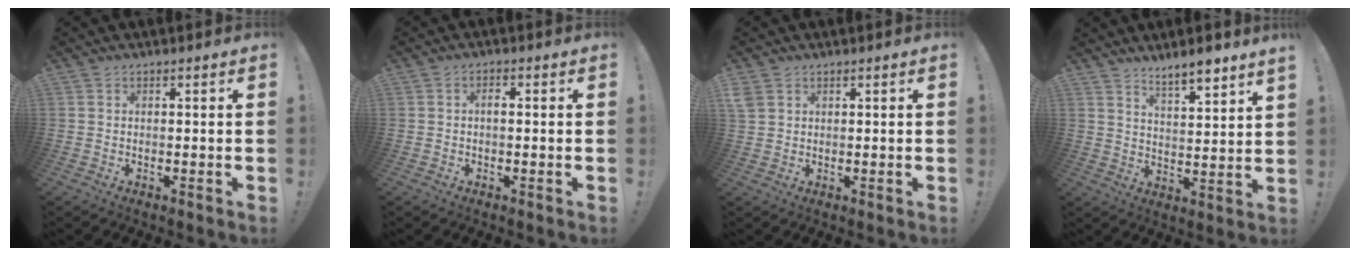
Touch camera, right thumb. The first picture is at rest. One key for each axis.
{"total": 1.5, "fx": -0.4, "fy": 0.6, "fz": 1.3, "tx": -0.023, "ty": 0.004, "tz": -0.010}
{"total": 3.1, "fx": 1.7, "fy": 2.2, "fz": 1.3, "tx": -0.020, "ty": -0.003, "tz": 0.034}
{"total": 6.2, "fx": 5.4, "fy": -0.3, "fz": 3.1, "tx": -0.052, "ty": -0.041, "tz": 0.090}